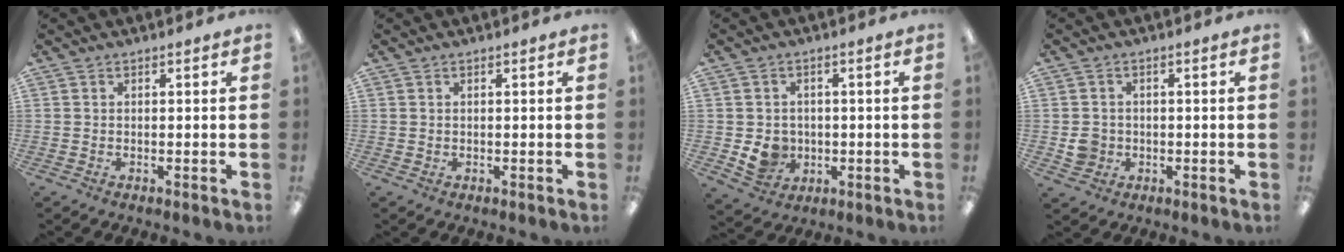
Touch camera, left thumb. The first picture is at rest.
{"total": 0.5, "force": [0.4, 0.3, 0.2], "torque": [-0.004, 0.003, 0.006]}
{"total": 6.0, "force": [-0.7, 5.6, 2.0], "torque": [-0.033, 0.001, -0.009]}
{"total": 4.1, "force": [-0.5, 3.9, 1.1], "torque": [-0.005, 0.002, -0.009]}